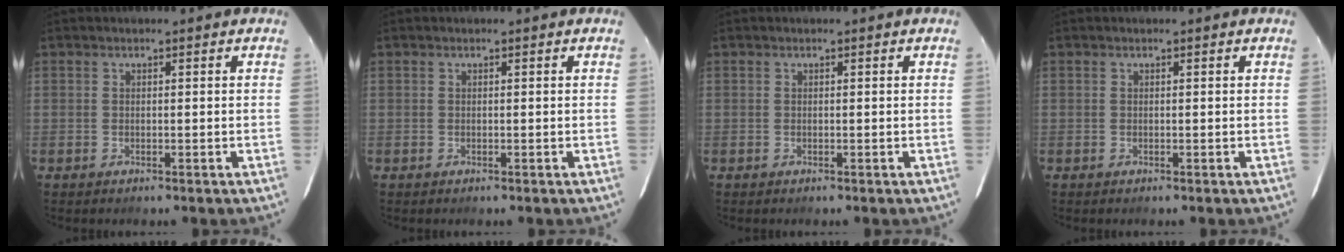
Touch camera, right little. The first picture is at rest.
{"total": 0.0}
{"total": 0.0}
{"total": 0.0}